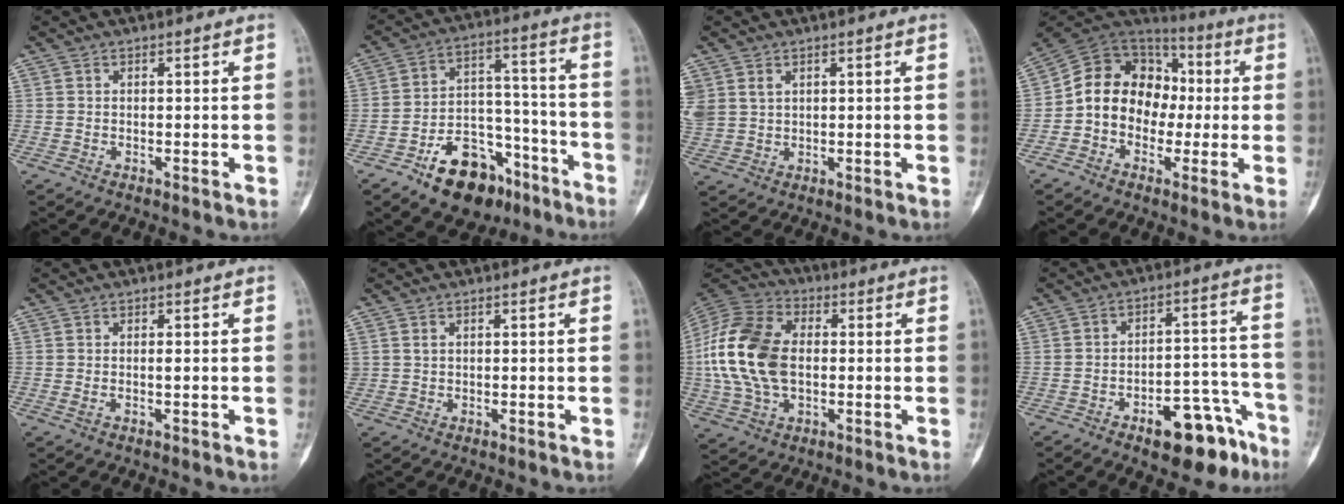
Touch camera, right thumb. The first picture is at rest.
{"total": 16.4, "force": [-10.0, 9.7, 8.6], "torque": [-0.092, 0.085, -0.156]}
{"total": 6.4, "force": [2.6, 5.0, 3.1], "torque": [-0.081, 0.004, 0.068]}
{"total": 15.0, "force": [-0.9, 12.2, 8.6], "torque": [-0.104, 0.046, -0.026]}
{"total": 1.1, "force": [-0.1, 0.2, 1.1], "torque": [-0.020, 0.002, 0.001]}
{"total": 1.0, "force": [0.5, 0.8, 0.4], "torque": [0.000, -0.001, 0.010]}
{"total": 19.2, "force": [0.1, 12.5, 14.5], "torque": [-0.295, 0.015, 0.000]}
{"total": 13.7, "force": [-8.2, 5.9, 9.2], "torque": [-0.089, 0.076, -0.109]}